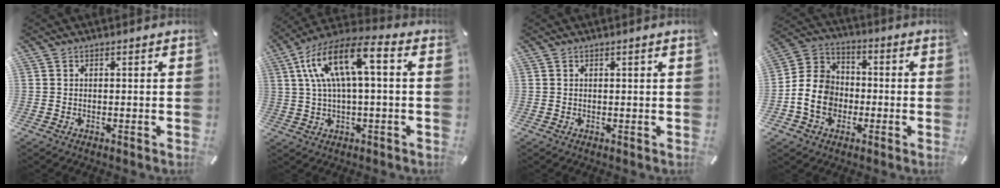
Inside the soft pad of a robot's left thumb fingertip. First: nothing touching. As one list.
[{"total": 13.5, "force": [3.1, 5.2, 12.1], "torque": [-0.246, -0.002, 0.054]}, {"total": 0.7, "force": [0.3, -0.1, 0.6], "torque": [-0.010, -0.001, 0.004]}, {"total": 10.8, "force": [-2.8, 9.4, 4.7], "torque": [-0.103, 0.024, -0.051]}]